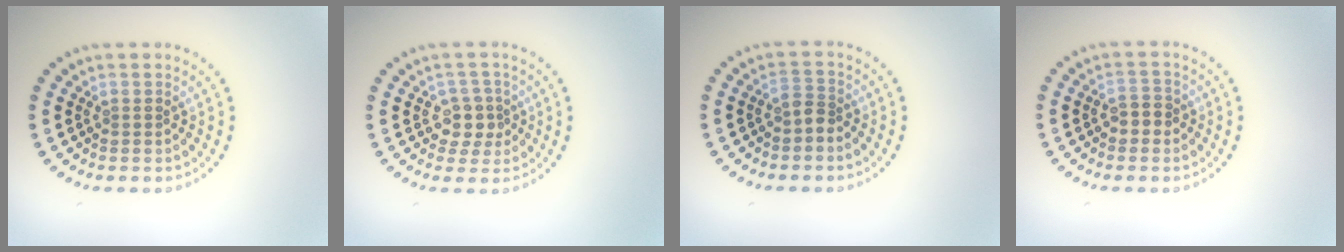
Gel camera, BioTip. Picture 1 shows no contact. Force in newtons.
{"total": 2.5, "press": 2.2, "slide": 1.1}
{"total": 1.7, "press": 1.3, "slide": 1.1}
{"total": 1.7, "press": 1.7, "slide": 0.3}